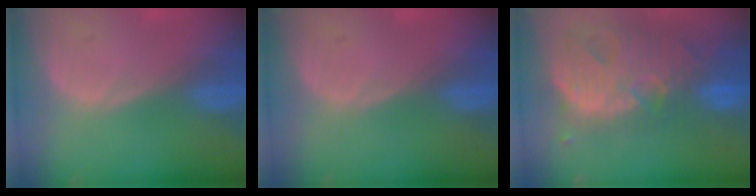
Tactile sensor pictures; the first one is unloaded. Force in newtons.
{"total": 0.0}
{"total": 13.9, "press": 11.7, "slide": 7.5}